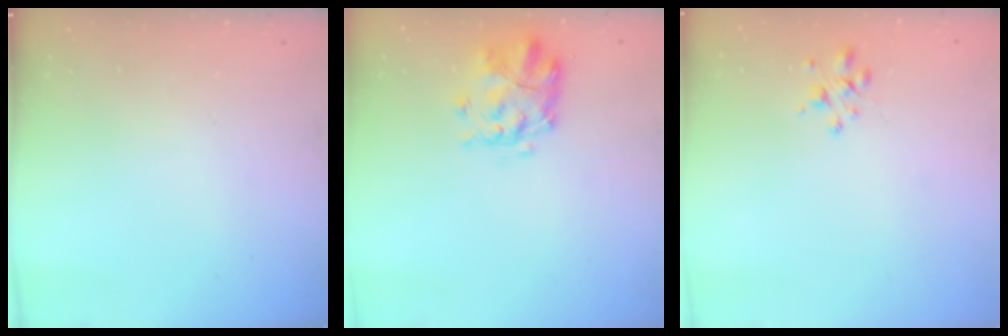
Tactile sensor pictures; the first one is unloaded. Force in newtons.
{"total": 3.7, "press": 3.4, "slide": 1.6}
{"total": 2.6, "press": 2.6, "slide": 0.4}